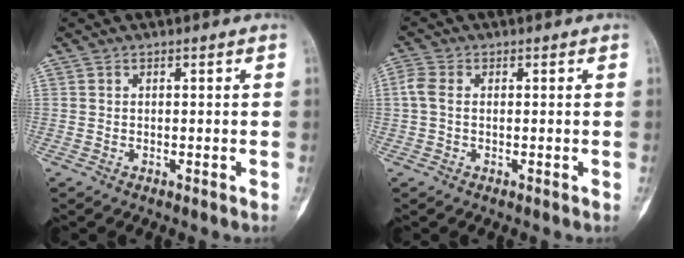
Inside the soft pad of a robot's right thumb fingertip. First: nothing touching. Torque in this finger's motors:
{"motor_torque": [-0.10, 1.13, 0.72, 0.08, 0.03]}